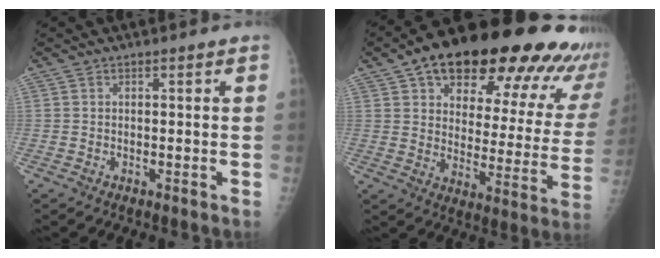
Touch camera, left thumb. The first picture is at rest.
{"total": 31.0, "force": [20.4, 12.0, 20.1], "torque": [-0.252, -0.036, 0.271]}